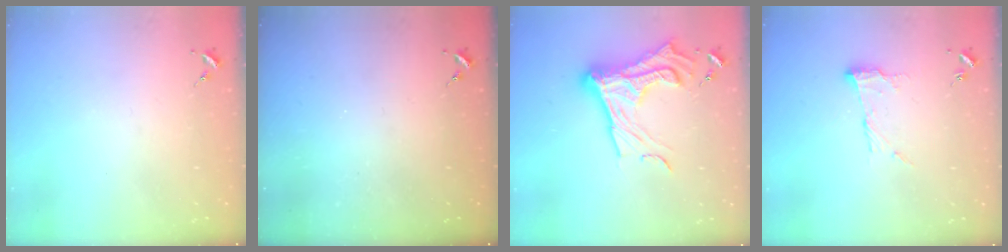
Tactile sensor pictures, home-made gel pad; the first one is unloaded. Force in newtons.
{"total": 0.0}
{"total": 20.4, "press": 20.4, "slide": 1.5}
{"total": 10.7, "press": 10.7, "slide": 0.3}